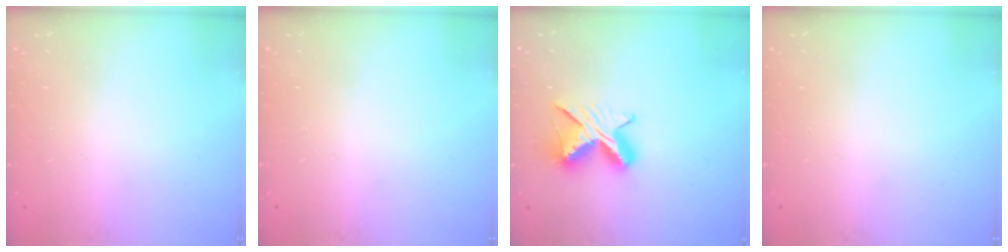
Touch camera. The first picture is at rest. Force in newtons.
{"total": 0.0}
{"total": 9.3, "press": 9.3, "slide": 1.0}
{"total": 0.0}